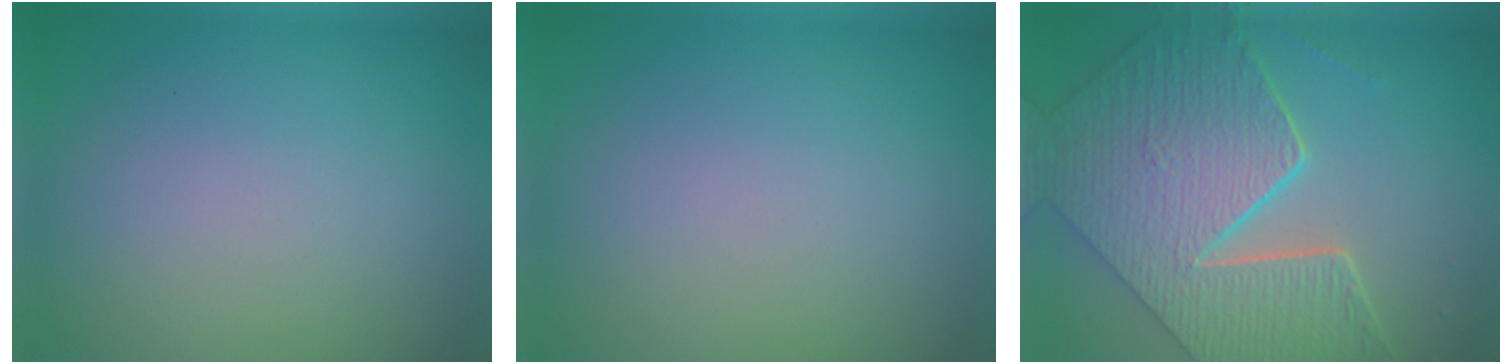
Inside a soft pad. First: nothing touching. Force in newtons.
{"total": 0.0}
{"total": 9.2, "press": 6.8, "slide": 6.2}